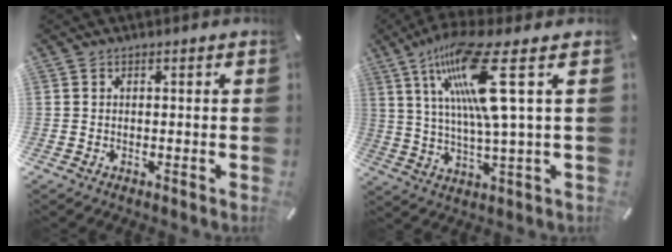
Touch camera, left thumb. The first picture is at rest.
{"total": 17.8, "force": [7.2, 2.6, 16.1], "torque": [-0.333, -0.020, 0.103]}